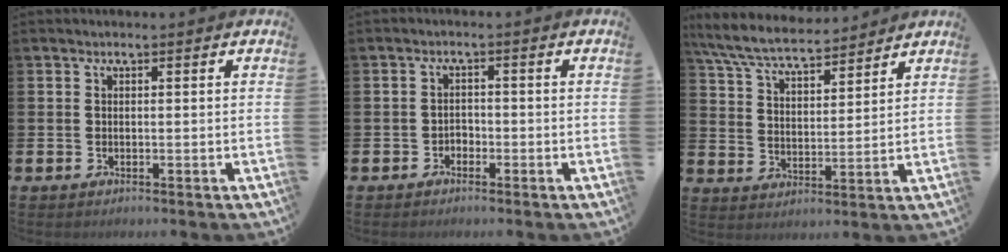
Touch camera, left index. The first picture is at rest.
{"total": 1.6, "force": [-1.2, 1.0, 0.1], "torque": [0.002, 0.000, -0.030]}
{"total": 7.6, "force": [7.1, 1.3, 2.3], "torque": [-0.070, -0.036, 0.127]}